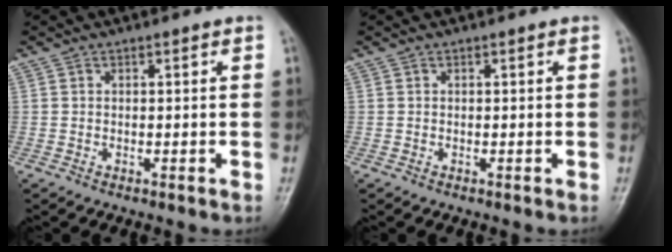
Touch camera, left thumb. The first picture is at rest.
{"total": 0.0}